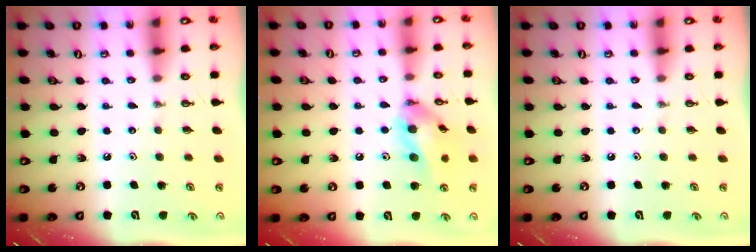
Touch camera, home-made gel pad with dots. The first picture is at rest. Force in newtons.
{"total": 14.0, "press": 13.8, "slide": 2.5}
{"total": 0.0}